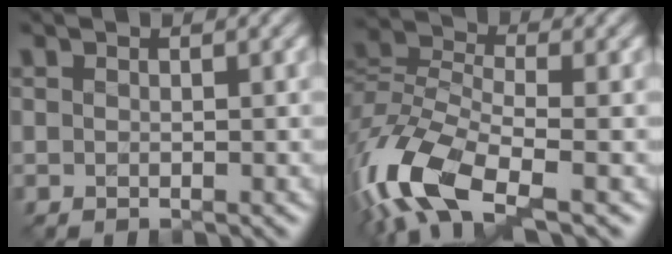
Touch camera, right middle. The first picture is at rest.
{"total": 10.7, "force": [-5.3, 4.6, 8.1], "torque": [-0.181, -0.010, -0.112]}